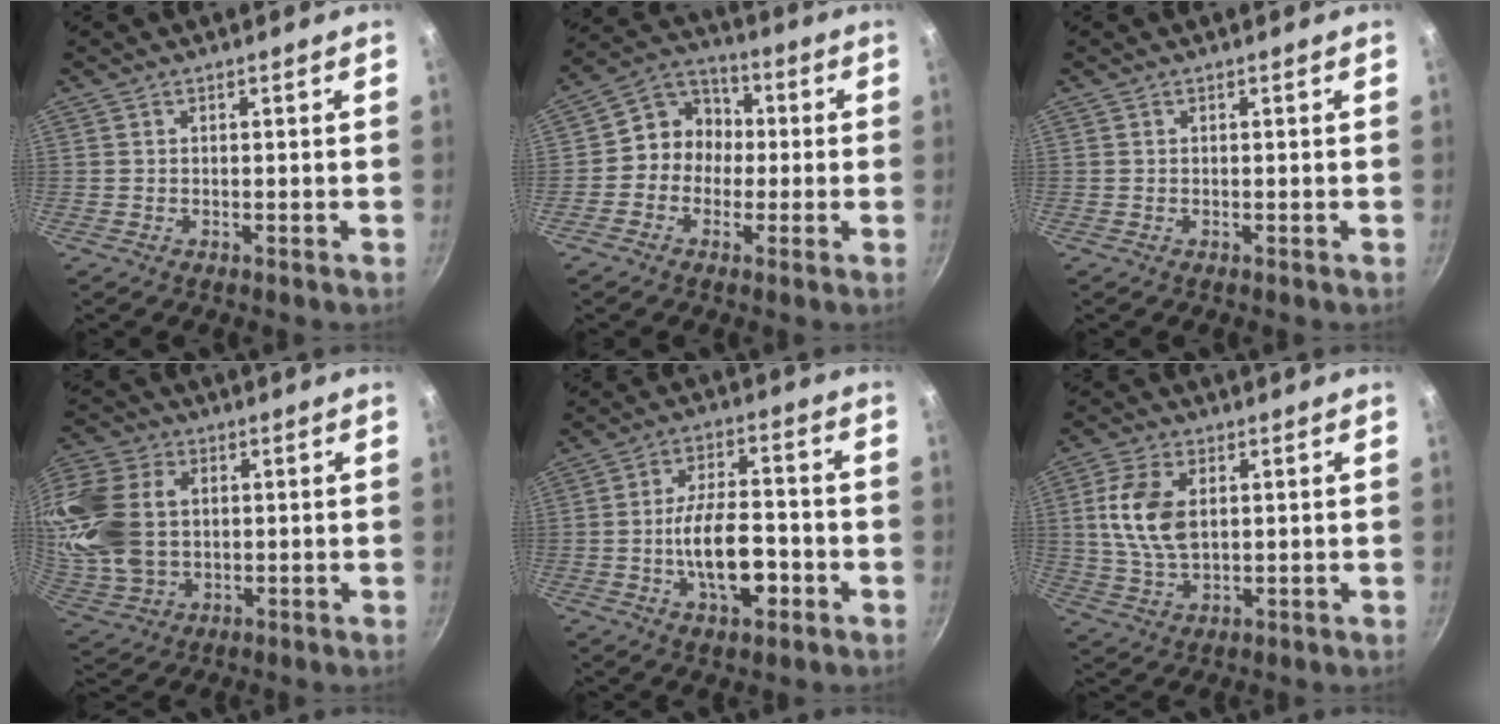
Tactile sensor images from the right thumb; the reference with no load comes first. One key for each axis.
{"total": 8.8, "fx": -0.7, "fy": 7.9, "fz": 3.8, "tx": -0.015, "ty": 0.030, "tz": -0.035}
{"total": 0.0}
{"total": 21.5, "fx": 2.7, "fy": 15.6, "fz": 14.5, "tx": -0.311, "ty": 0.006, "tz": 0.057}
{"total": 12.2, "fx": -3.5, "fy": 5.6, "fz": 10.2, "tx": -0.160, "ty": 0.028, "tz": -0.059}
{"total": 10.6, "fx": 1.9, "fy": 6.3, "fz": 8.3, "tx": -0.155, "ty": -0.004, "tz": 0.037}